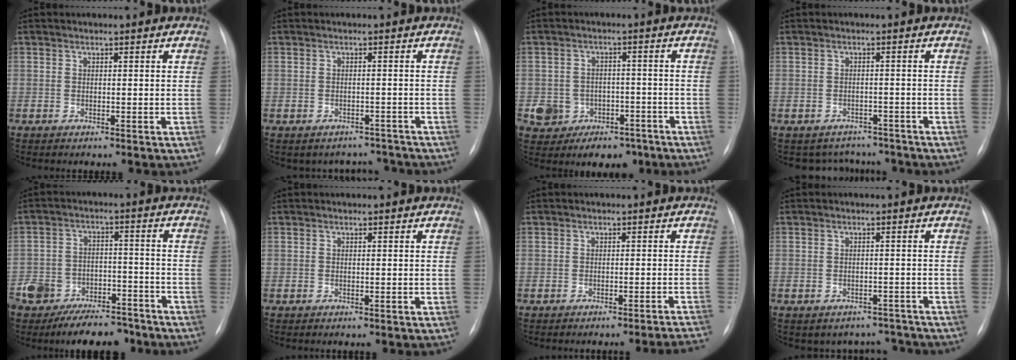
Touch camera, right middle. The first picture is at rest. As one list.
[{"total": 4.5, "force": [-3.9, 2.1, -0.6], "torque": [0.018, 0.026, -0.046]}, {"total": 8.7, "force": [-4.2, 7.2, 2.5], "torque": [-0.042, 0.022, -0.049]}, {"total": 5.6, "force": [-4.9, 2.7, -0.2], "torque": [0.011, 0.020, -0.058]}, {"total": 13.1, "force": [-10.4, 6.1, 5.0], "torque": [-0.071, 0.021, -0.161]}, {"total": 0.0}, {"total": 5.6, "force": [-5.3, -1.4, 0.9], "torque": [0.000, -0.004, -0.056]}, {"total": 5.2, "force": [-4.5, 2.7, -0.6], "torque": [0.025, 0.032, -0.051]}]